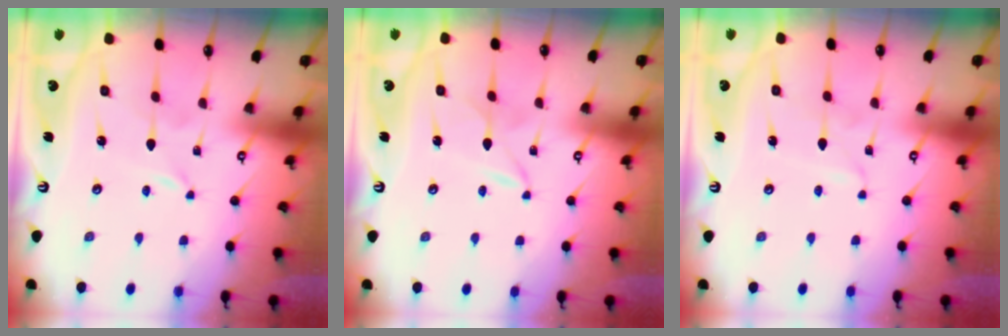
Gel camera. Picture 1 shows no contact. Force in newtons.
{"total": 2.5, "press": 2.5, "slide": 0.4}
{"total": 2.1, "press": 2.1, "slide": 0.3}